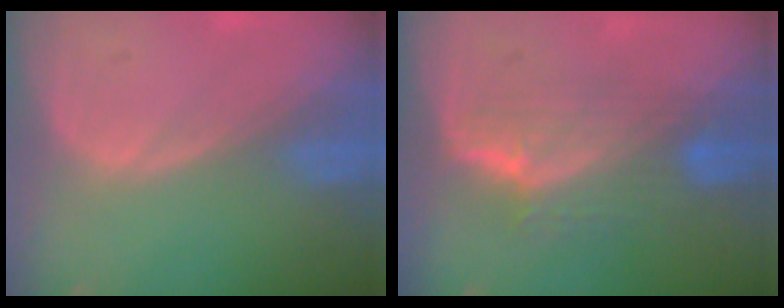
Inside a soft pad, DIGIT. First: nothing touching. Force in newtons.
{"total": 7.6, "press": 6.8, "slide": 3.3}